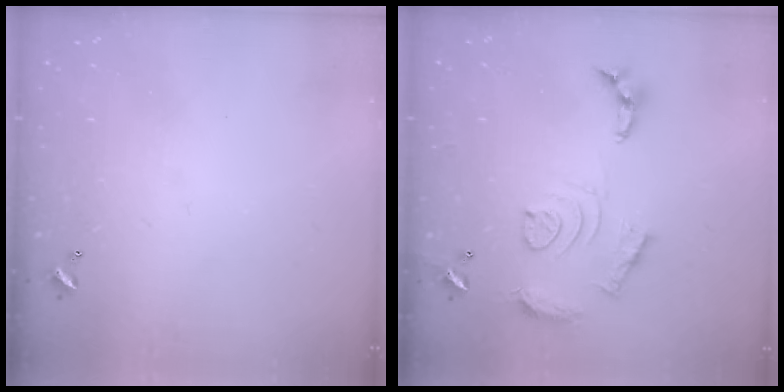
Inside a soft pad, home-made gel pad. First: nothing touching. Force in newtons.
{"total": 13.0, "press": 12.9, "slide": 1.1}